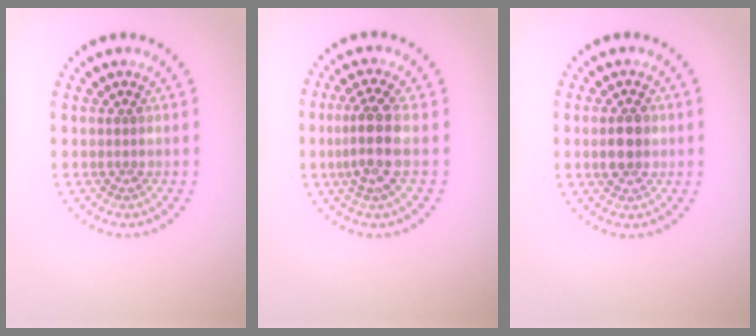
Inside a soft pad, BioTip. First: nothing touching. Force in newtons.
{"total": 3.5, "press": 3.0, "slide": 1.8}
{"total": 2.8, "press": 2.8, "slide": 0.2}